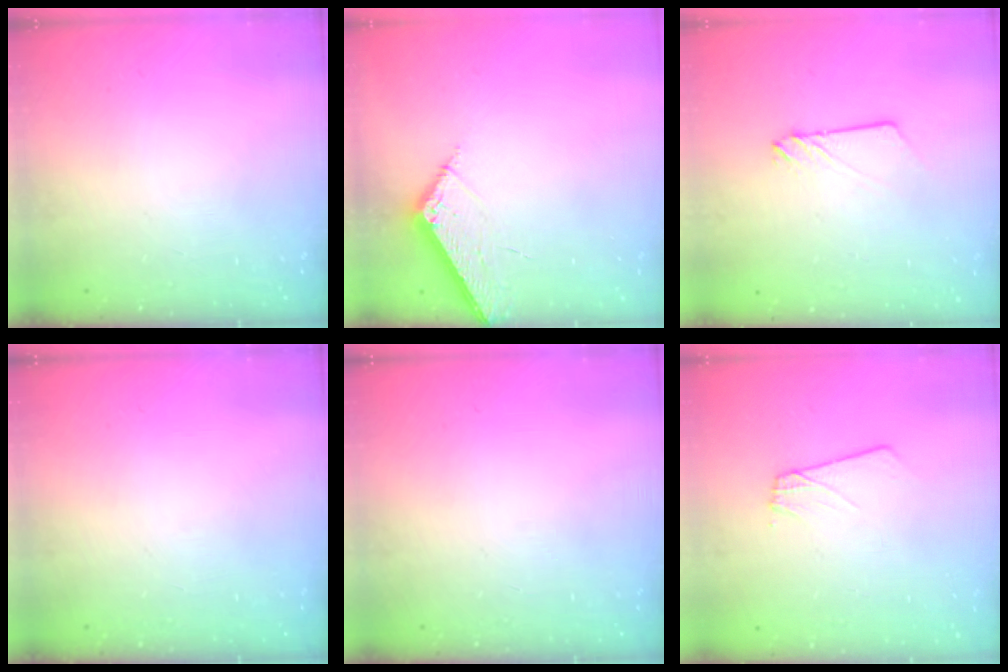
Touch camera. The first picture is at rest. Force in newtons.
{"total": 4.7, "press": 4.7, "slide": 0.5}
{"total": 2.3, "press": 2.3, "slide": 0.2}
{"total": 0.0}
{"total": 0.0}
{"total": 2.9, "press": 2.8, "slide": 0.3}